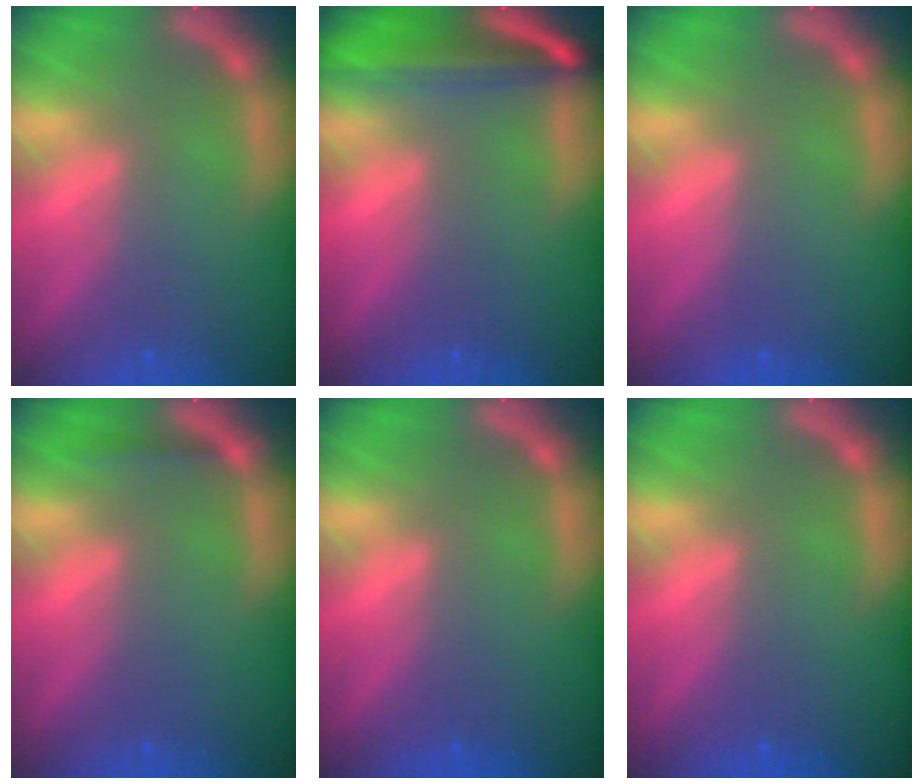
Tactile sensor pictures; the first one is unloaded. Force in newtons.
{"total": 7.5}
{"total": 0.0}
{"total": 0.9}
{"total": 0.0}
{"total": 0.0}